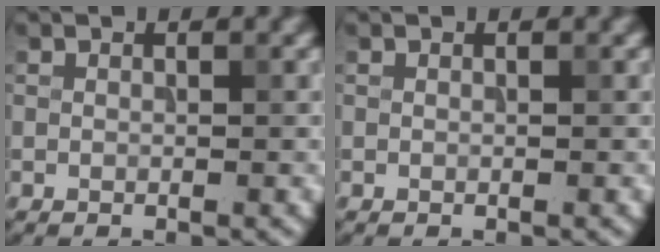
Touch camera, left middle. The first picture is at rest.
{"total": 0.0}